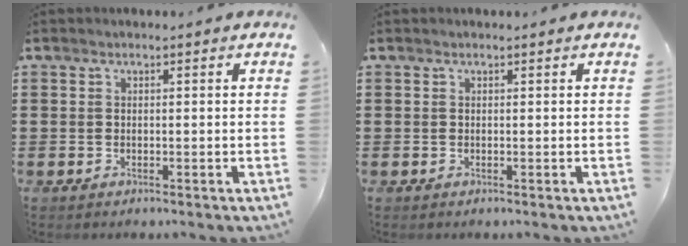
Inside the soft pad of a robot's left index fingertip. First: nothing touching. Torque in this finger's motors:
{"motor_torque": [0.11, 0.04, 0.00, 0.01]}